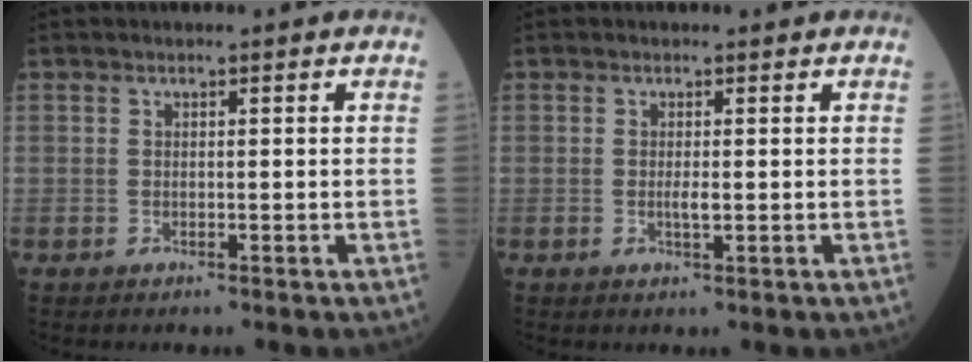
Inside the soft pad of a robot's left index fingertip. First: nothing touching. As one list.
[{"total": 1.5, "force": [0.2, 0.5, 1.5], "torque": [-0.031, 0.000, 0.006]}]